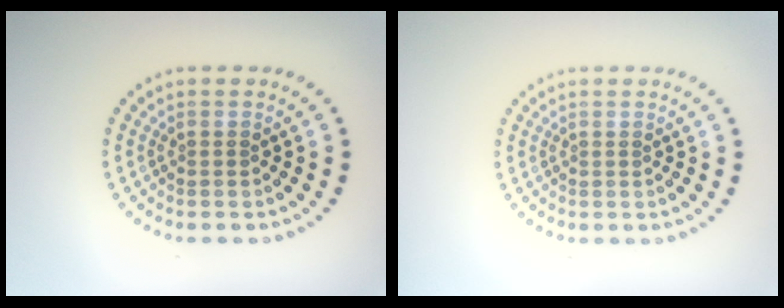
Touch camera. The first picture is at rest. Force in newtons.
{"total": 0.0}